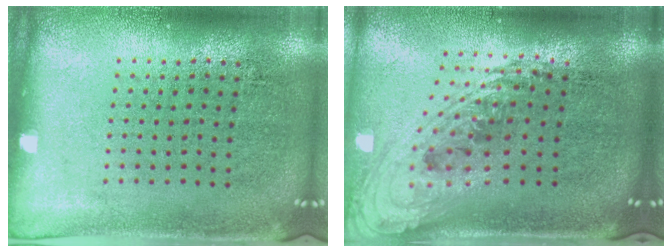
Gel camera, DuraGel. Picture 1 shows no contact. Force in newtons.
{"total": 2.4, "press": 1.7, "slide": 1.7}